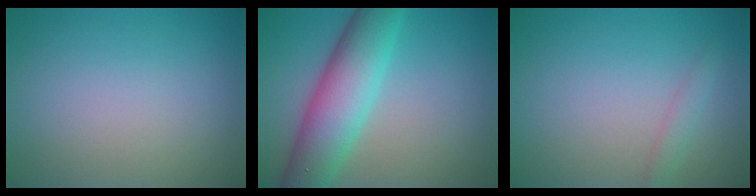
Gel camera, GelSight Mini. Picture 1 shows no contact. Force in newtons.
{"total": 6.8, "press": 6.8, "slide": 0.1}
{"total": 1.3, "press": 1.3, "slide": 0.1}